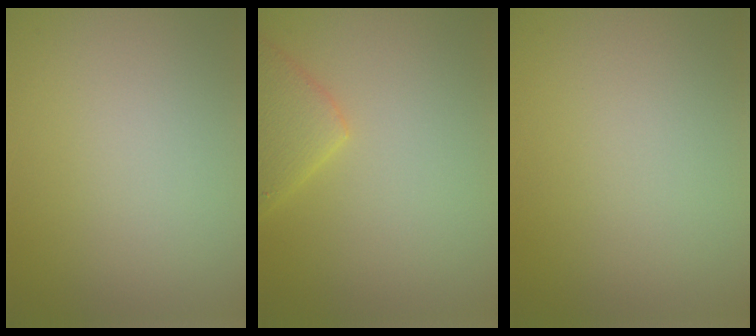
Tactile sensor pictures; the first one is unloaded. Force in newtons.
{"total": 2.9, "press": 2.9, "slide": 0.2}
{"total": 0.0}